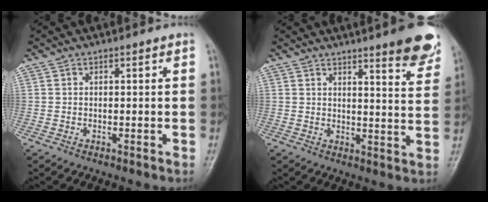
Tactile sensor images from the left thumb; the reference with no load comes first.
{"total": 9.9, "force": [7.1, 1.6, 6.8], "torque": [-0.064, -0.043, 0.083]}